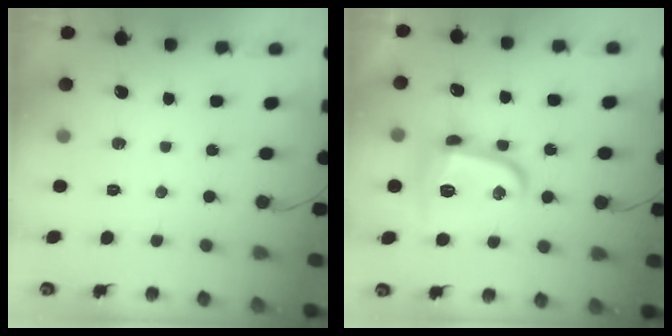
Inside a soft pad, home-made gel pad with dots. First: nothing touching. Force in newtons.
{"total": 15.6, "press": 15.5, "slide": 0.5}